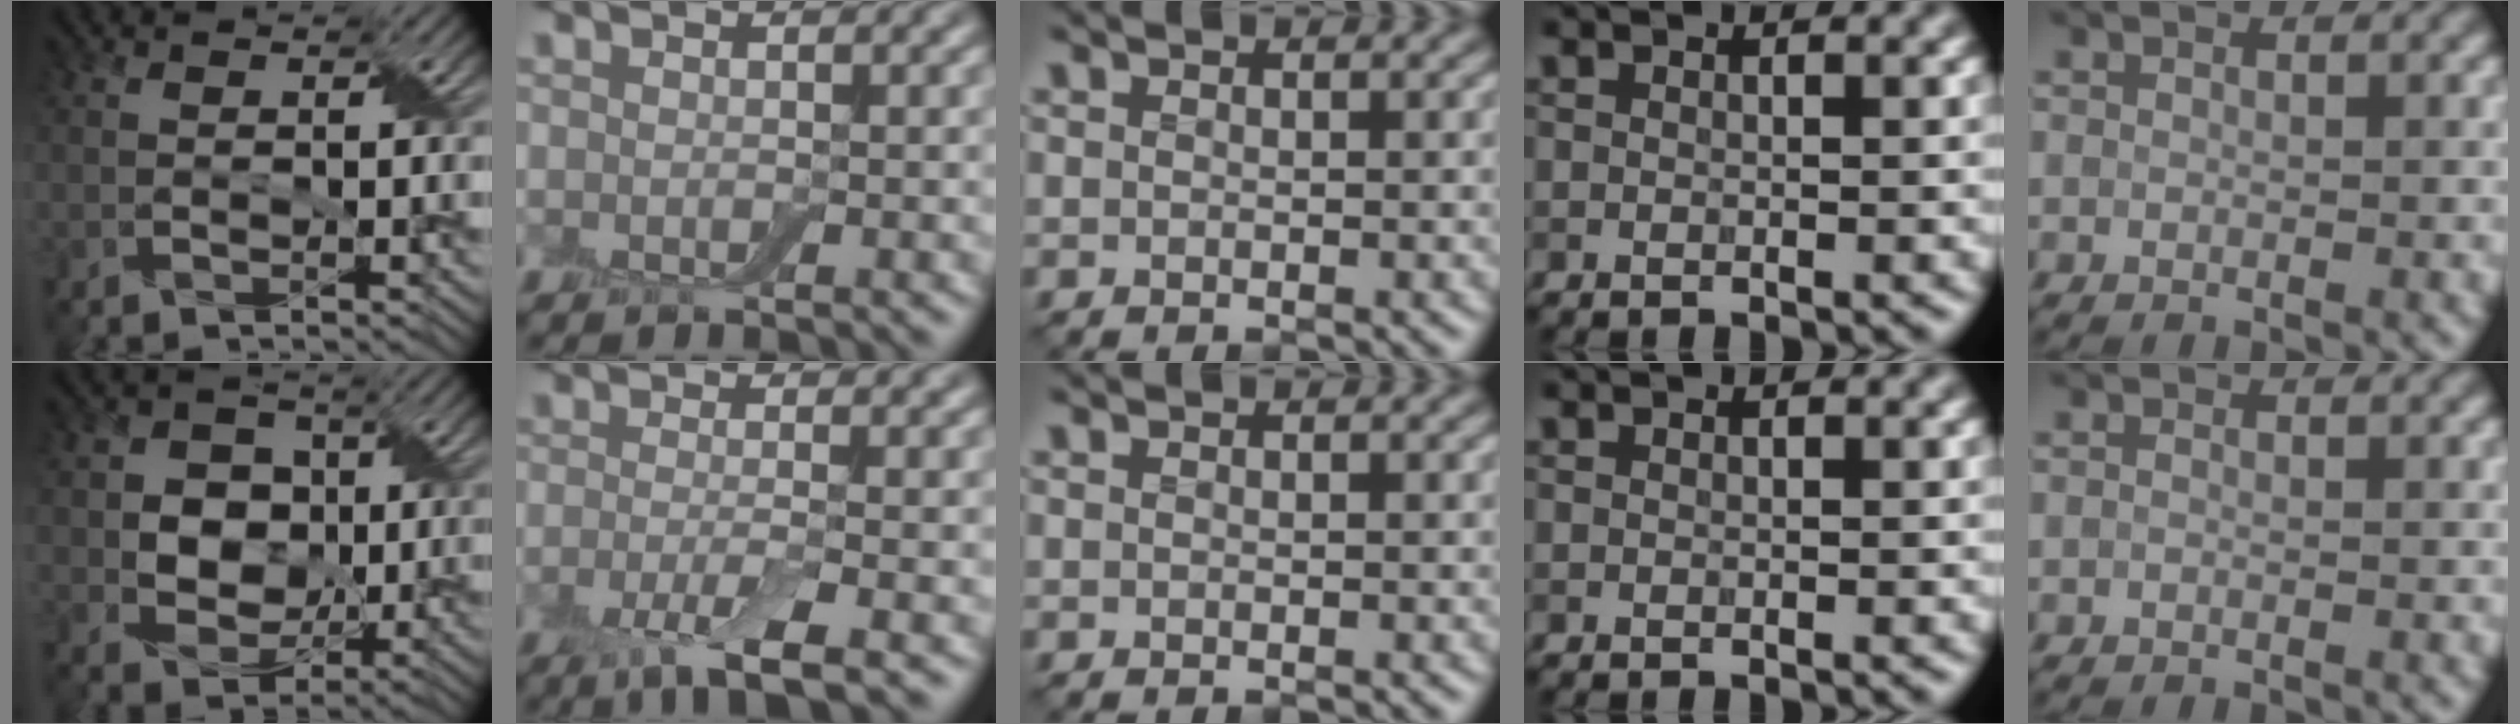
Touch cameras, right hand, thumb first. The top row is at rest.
{"thumb": {"total": 7.2, "force": [0.4, 6.3, 3.6], "torque": [-0.085, 0.005, -0.003]}, "index": {"total": 4.2, "force": [-1.7, 0.9, 3.7], "torque": [-0.070, -0.009, -0.038]}}